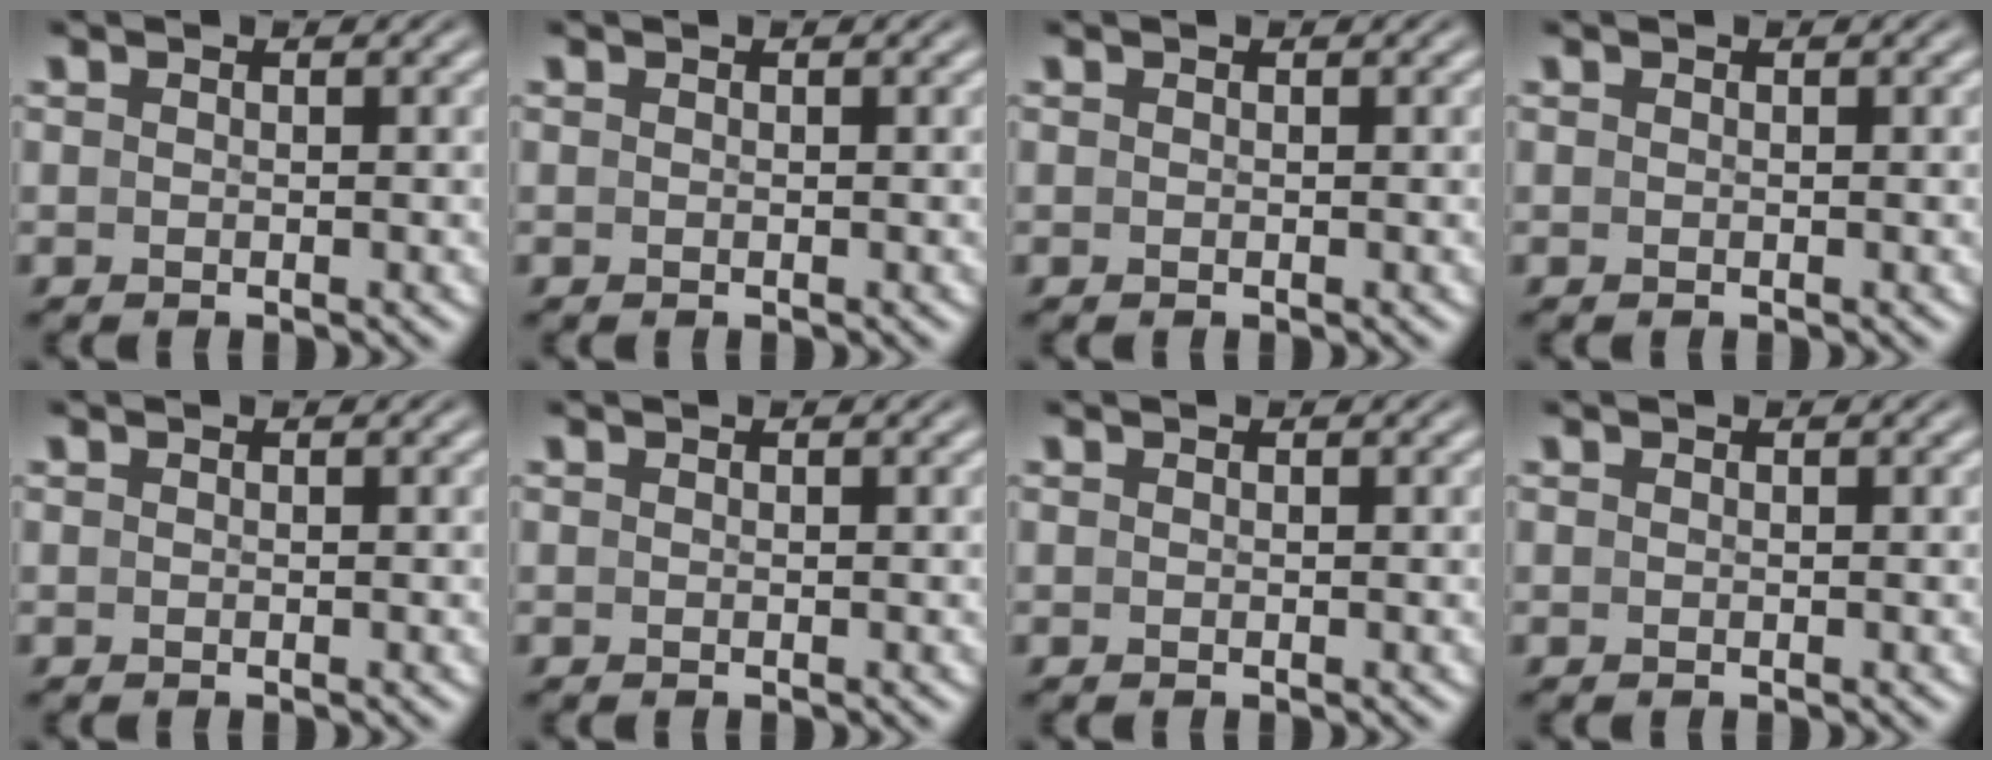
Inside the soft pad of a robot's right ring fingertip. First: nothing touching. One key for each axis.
{"total": 0.0}
{"total": 0.0}
{"total": 0.0}
{"total": 0.0}
{"total": 0.0}
{"total": 0.0}
{"total": 0.0}